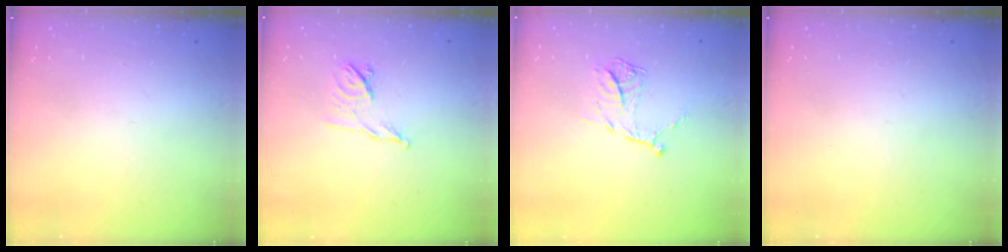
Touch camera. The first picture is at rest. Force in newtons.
{"total": 8.1, "press": 8.0, "slide": 1.3}
{"total": 11.8, "press": 11.8, "slide": 0.8}
{"total": 0.0}